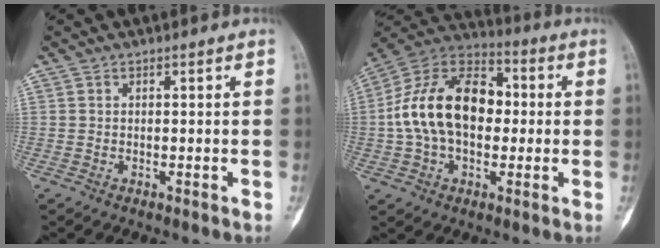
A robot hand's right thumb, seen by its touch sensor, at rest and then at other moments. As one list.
[{"total": 19.3, "force": [0.5, 12.6, 14.7], "torque": [-0.250, 0.036, 0.002]}]